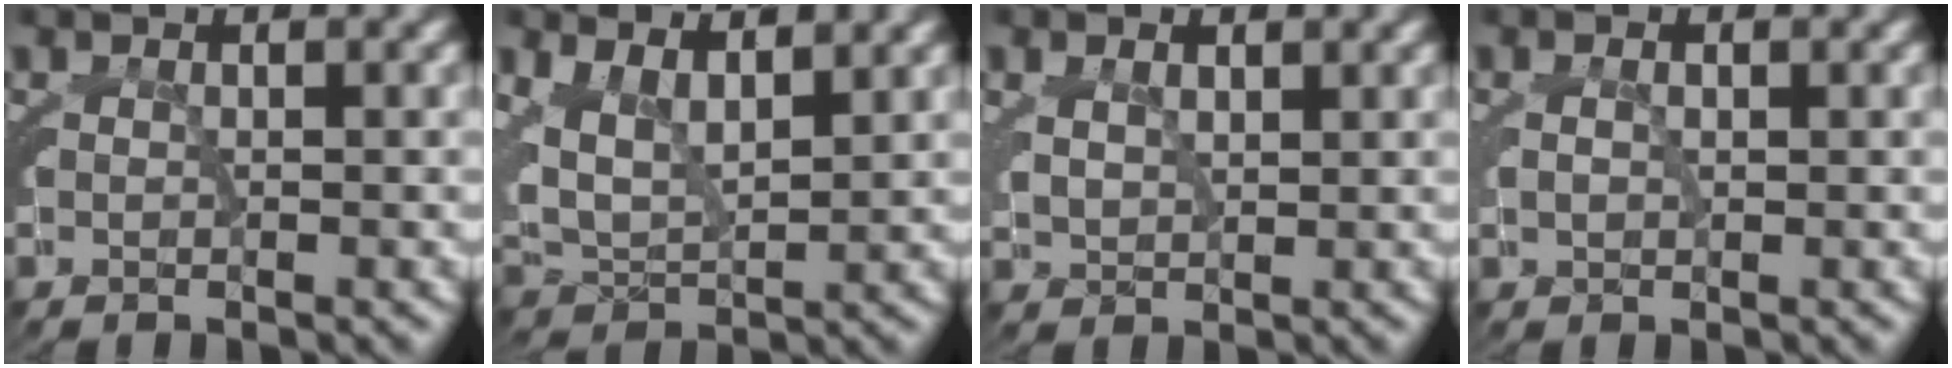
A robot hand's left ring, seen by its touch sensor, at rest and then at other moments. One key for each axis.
{"total": 7.3, "fx": 1.8, "fy": 5.4, "fz": 4.5, "tx": -0.110, "ty": -0.015, "tz": 0.032}
{"total": 1.8, "fx": 1.3, "fy": 0.6, "fz": 1.0, "tx": -0.024, "ty": -0.007, "tz": 0.035}
{"total": 1.1, "fx": 0.4, "fy": 0.3, "fz": 0.9, "tx": -0.020, "ty": -0.004, "tz": 0.014}